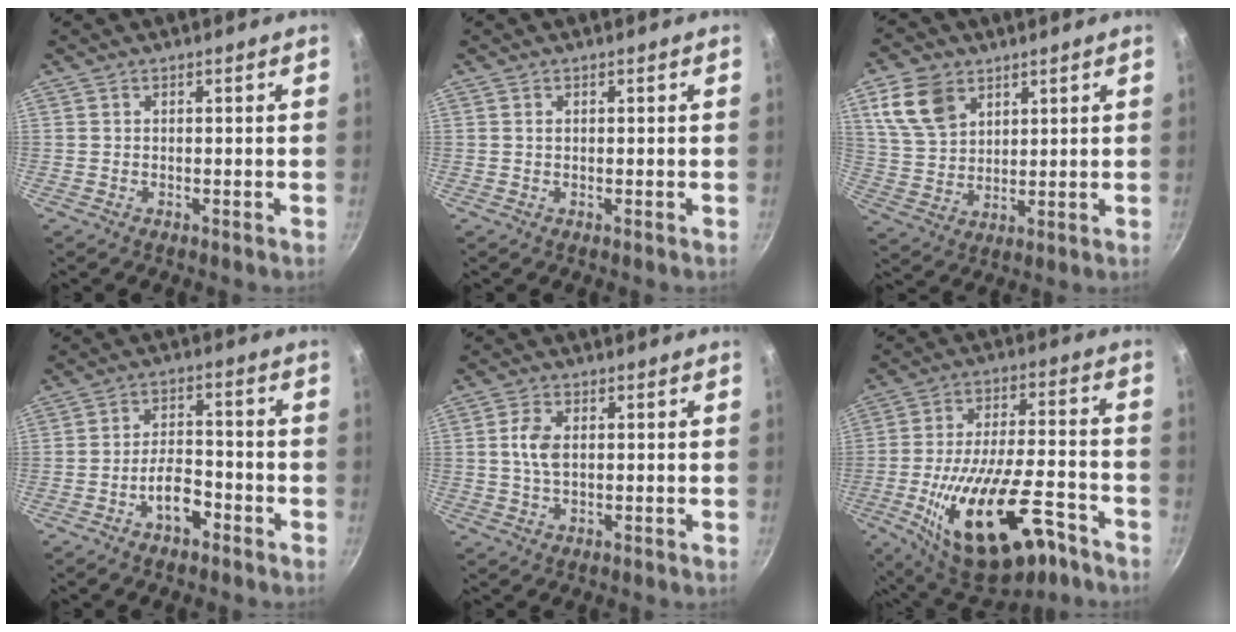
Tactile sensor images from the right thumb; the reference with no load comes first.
{"total": 0.5, "force": [0.1, 0.4, 0.3], "torque": [-0.007, 0.001, 0.003]}
{"total": 10.8, "force": [5.4, 7.3, 5.8], "torque": [-0.098, -0.013, 0.112]}
{"total": 6.5, "force": [-3.5, 3.2, 4.4], "torque": [-0.058, 0.033, -0.061]}
{"total": 4.9, "force": [0.7, 2.9, 3.9], "torque": [-0.075, 0.003, 0.013]}
{"total": 24.2, "force": [-11.5, 10.5, 18.5], "torque": [-0.296, 0.046, -0.172]}